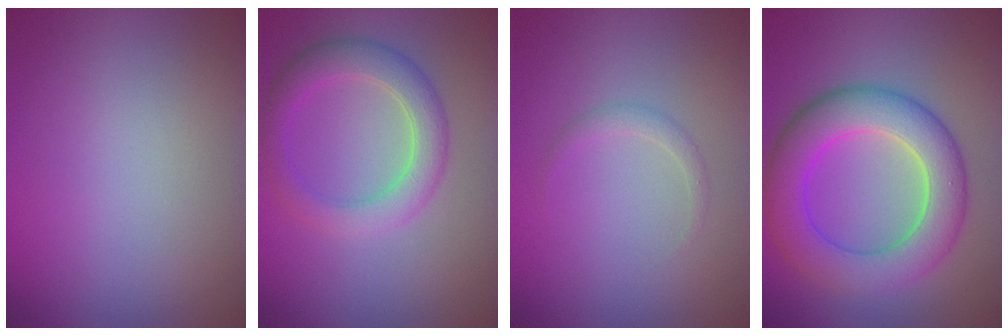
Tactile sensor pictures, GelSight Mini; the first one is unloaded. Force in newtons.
{"total": 2.9, "press": 2.9, "slide": 0.3}
{"total": 1.1, "press": 1.1, "slide": 0.0}
{"total": 7.7, "press": 7.7, "slide": 0.2}